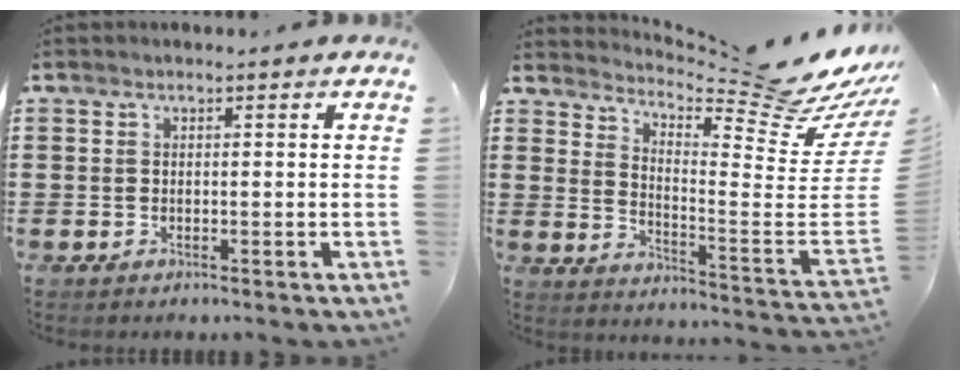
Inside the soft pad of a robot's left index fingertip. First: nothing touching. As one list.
[{"total": 10.1, "force": [8.7, 0.7, 4.9], "torque": [-0.086, -0.094, 0.137]}]